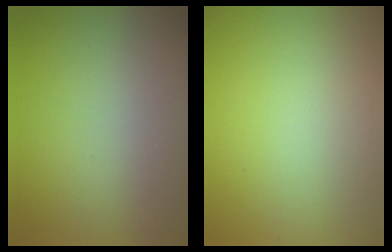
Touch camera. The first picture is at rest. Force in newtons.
{"total": 0.0}